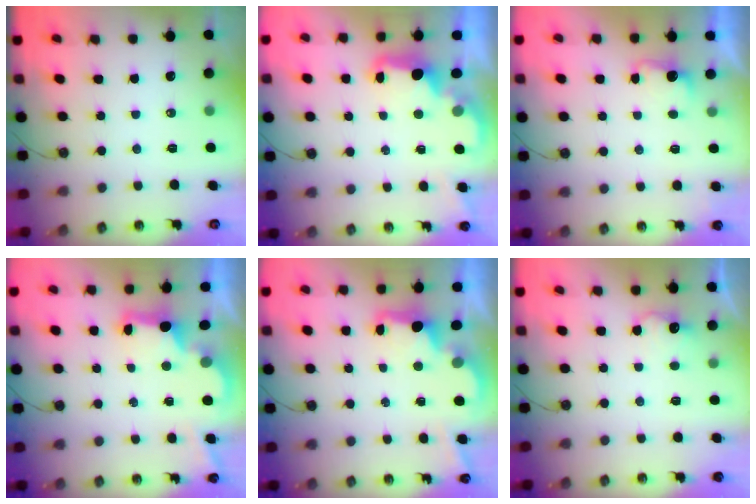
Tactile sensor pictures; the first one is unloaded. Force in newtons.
{"total": 2.8, "press": 2.6, "slide": 0.9}
{"total": 2.8, "press": 2.6, "slide": 0.9}
{"total": 2.9, "press": 2.8, "slide": 0.9}
{"total": 2.5, "press": 2.3, "slide": 0.8}
{"total": 6.4, "press": 6.3, "slide": 1.0}